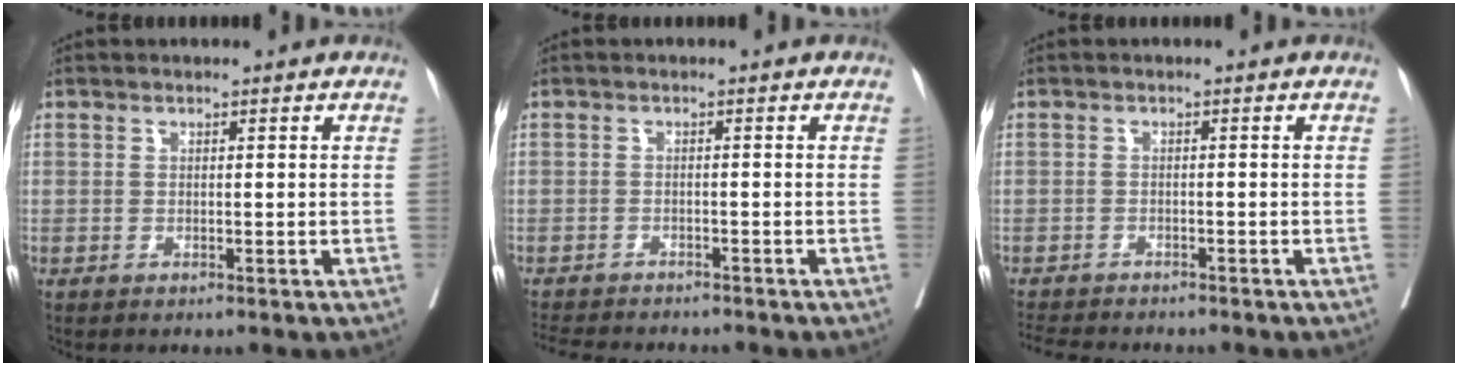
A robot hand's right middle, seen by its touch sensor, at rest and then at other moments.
{"total": 9.6, "force": [-8.8, 1.7, 3.6], "torque": [-0.054, -0.011, -0.122]}
{"total": 6.9, "force": [-6.3, 1.0, 2.5], "torque": [-0.036, -0.008, -0.097]}